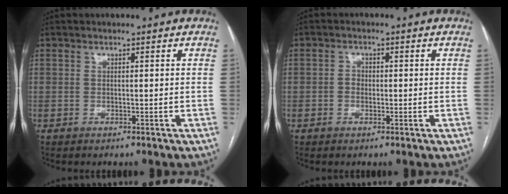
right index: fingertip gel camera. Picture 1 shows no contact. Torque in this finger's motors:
{"motor_torque": [-0.24, -0.13, -0.03, 0.00]}